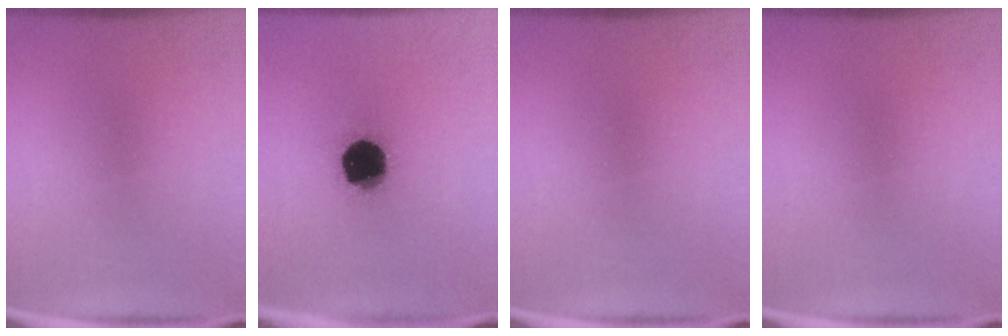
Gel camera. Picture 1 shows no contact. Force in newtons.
{"total": 19.0}
{"total": 0.0}
{"total": 0.0}